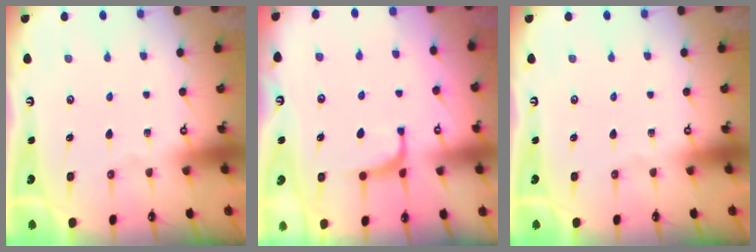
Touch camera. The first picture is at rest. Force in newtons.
{"total": 3.5, "press": 3.5, "slide": 0.4}
{"total": 0.0}